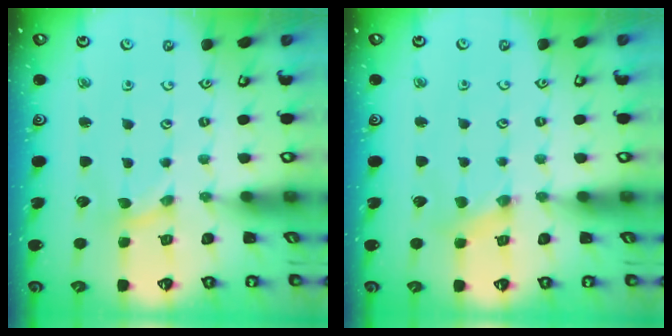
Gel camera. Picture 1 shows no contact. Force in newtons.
{"total": 1.7, "press": 1.7, "slide": 0.4}